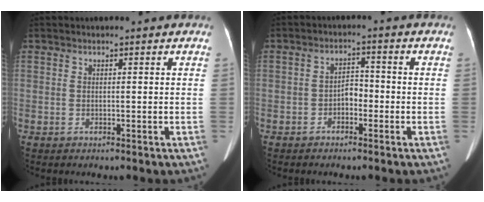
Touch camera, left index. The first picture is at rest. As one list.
[{"total": 2.8, "force": [-1.2, 1.6, 1.9], "torque": [-0.029, 0.015, -0.026]}]